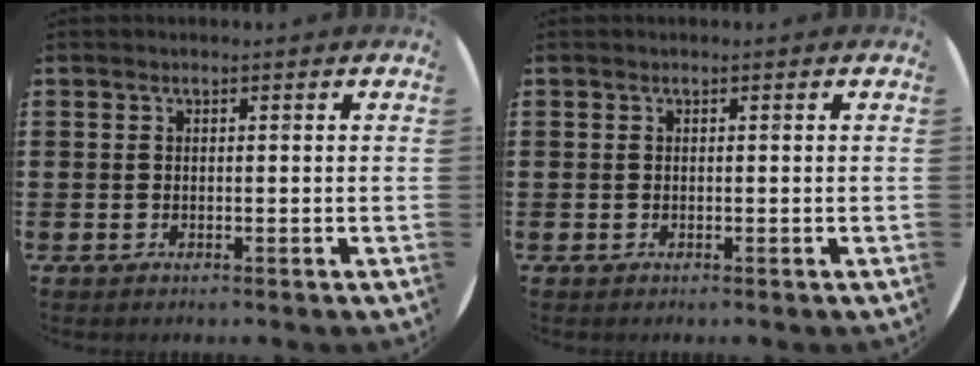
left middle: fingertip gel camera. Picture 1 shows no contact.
{"total": 0.0}